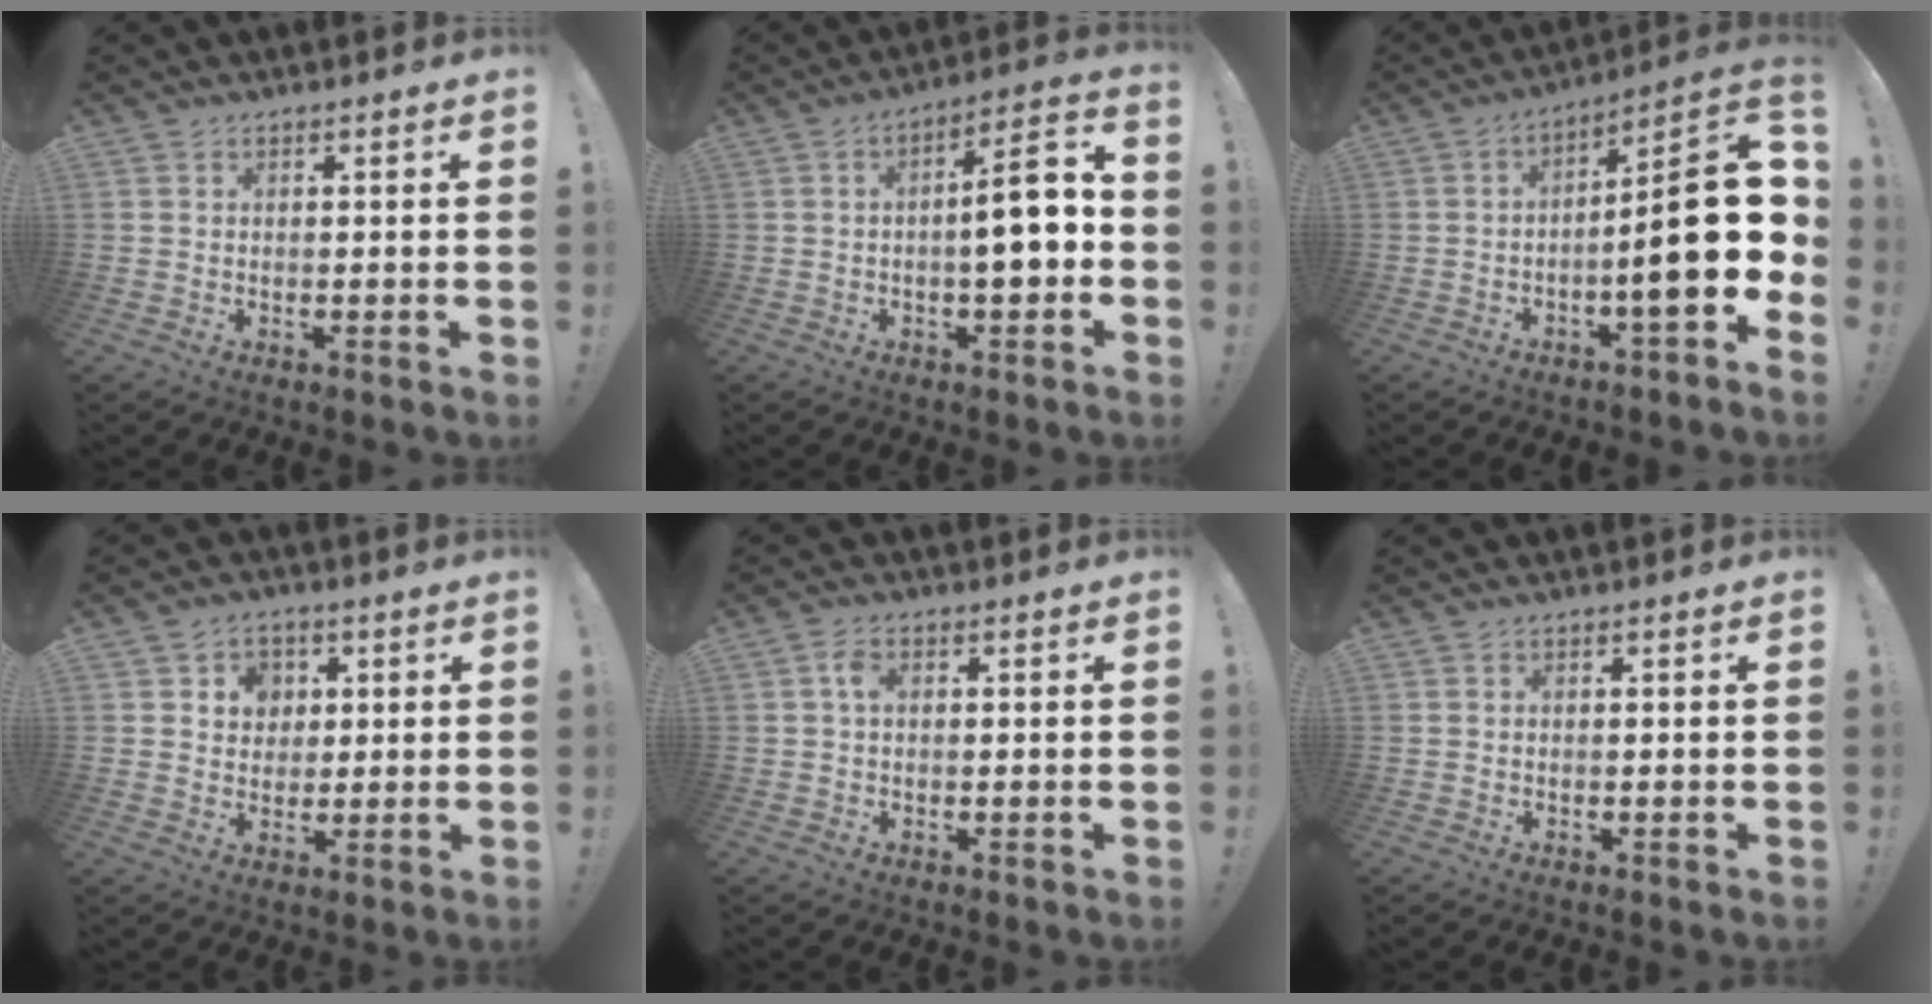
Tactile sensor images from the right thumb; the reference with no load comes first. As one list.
[{"total": 11.7, "force": [-1.5, 3.2, 11.1], "torque": [-0.151, 0.006, -0.033]}, {"total": 20.3, "force": [-1.7, 5.0, 19.6], "torque": [-0.283, 0.011, -0.026]}, {"total": 6.1, "force": [1.8, 5.6, 1.3], "torque": [-0.021, -0.010, 0.034]}, {"total": 2.9, "force": [0.5, 1.7, 2.3], "torque": [-0.042, 0.006, 0.006]}, {"total": 0.0}]